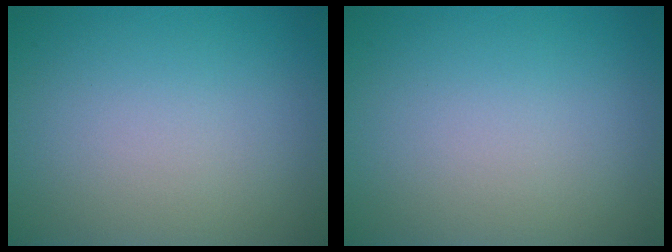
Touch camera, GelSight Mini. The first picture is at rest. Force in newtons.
{"total": 0.0}